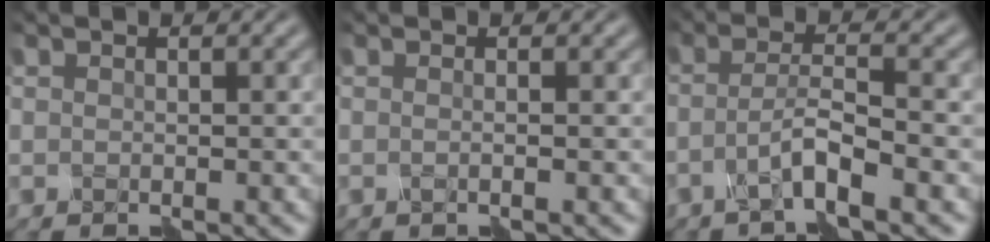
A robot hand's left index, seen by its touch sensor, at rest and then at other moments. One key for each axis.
{"total": 1.0, "fx": 0.1, "fy": 0.2, "fz": 1.0, "tx": -0.010, "ty": -0.007, "tz": -0.013}
{"total": 3.5, "fx": -1.6, "fy": 0.1, "fz": 3.1, "tx": -0.057, "ty": 0.015, "tz": -0.038}